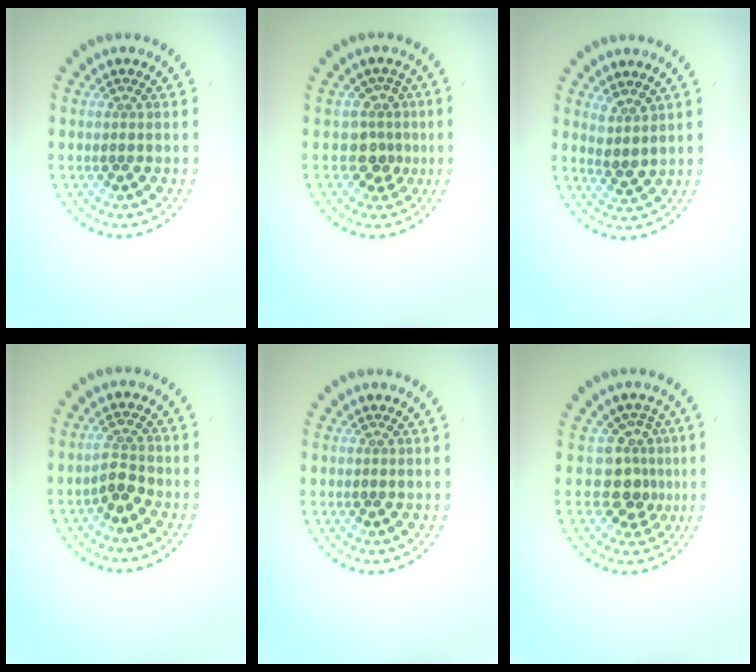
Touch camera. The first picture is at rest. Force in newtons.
{"total": 2.4, "press": 1.8, "slide": 1.6}
{"total": 1.9, "press": 1.4, "slide": 1.2}
{"total": 2.2, "press": 2.1, "slide": 0.7}
{"total": 0.0}
{"total": 3.1, "press": 2.2, "slide": 2.2}